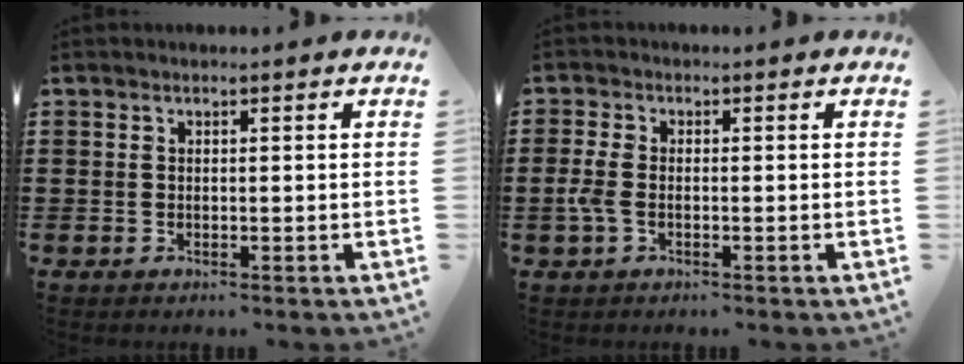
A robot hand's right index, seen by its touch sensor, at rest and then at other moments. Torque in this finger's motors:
{"motor_torque": [0.08, 0.03, 0.08, 0.05]}